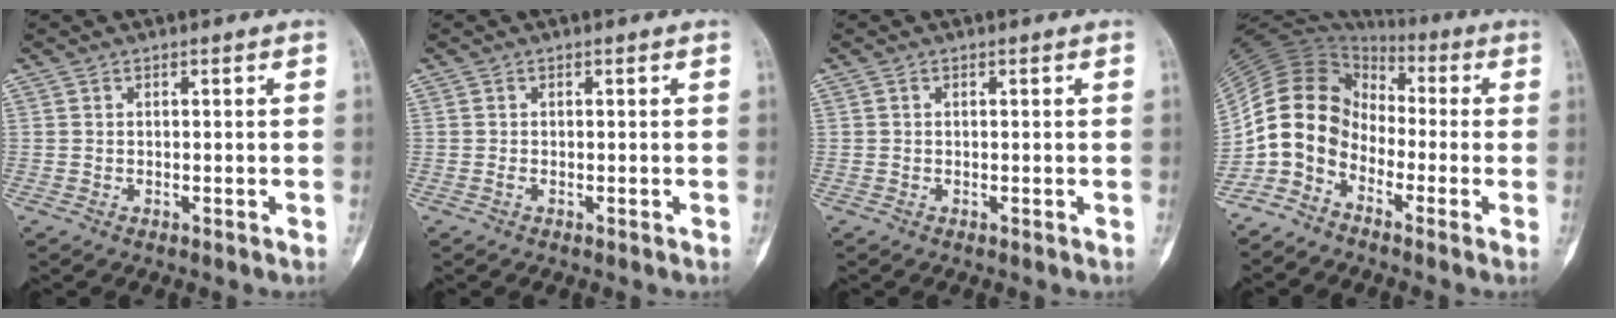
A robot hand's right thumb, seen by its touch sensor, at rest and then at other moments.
{"total": 0.0}
{"total": 0.0}
{"total": 11.4, "force": [-4.8, 8.9, 5.3], "torque": [-0.088, 0.067, -0.105]}